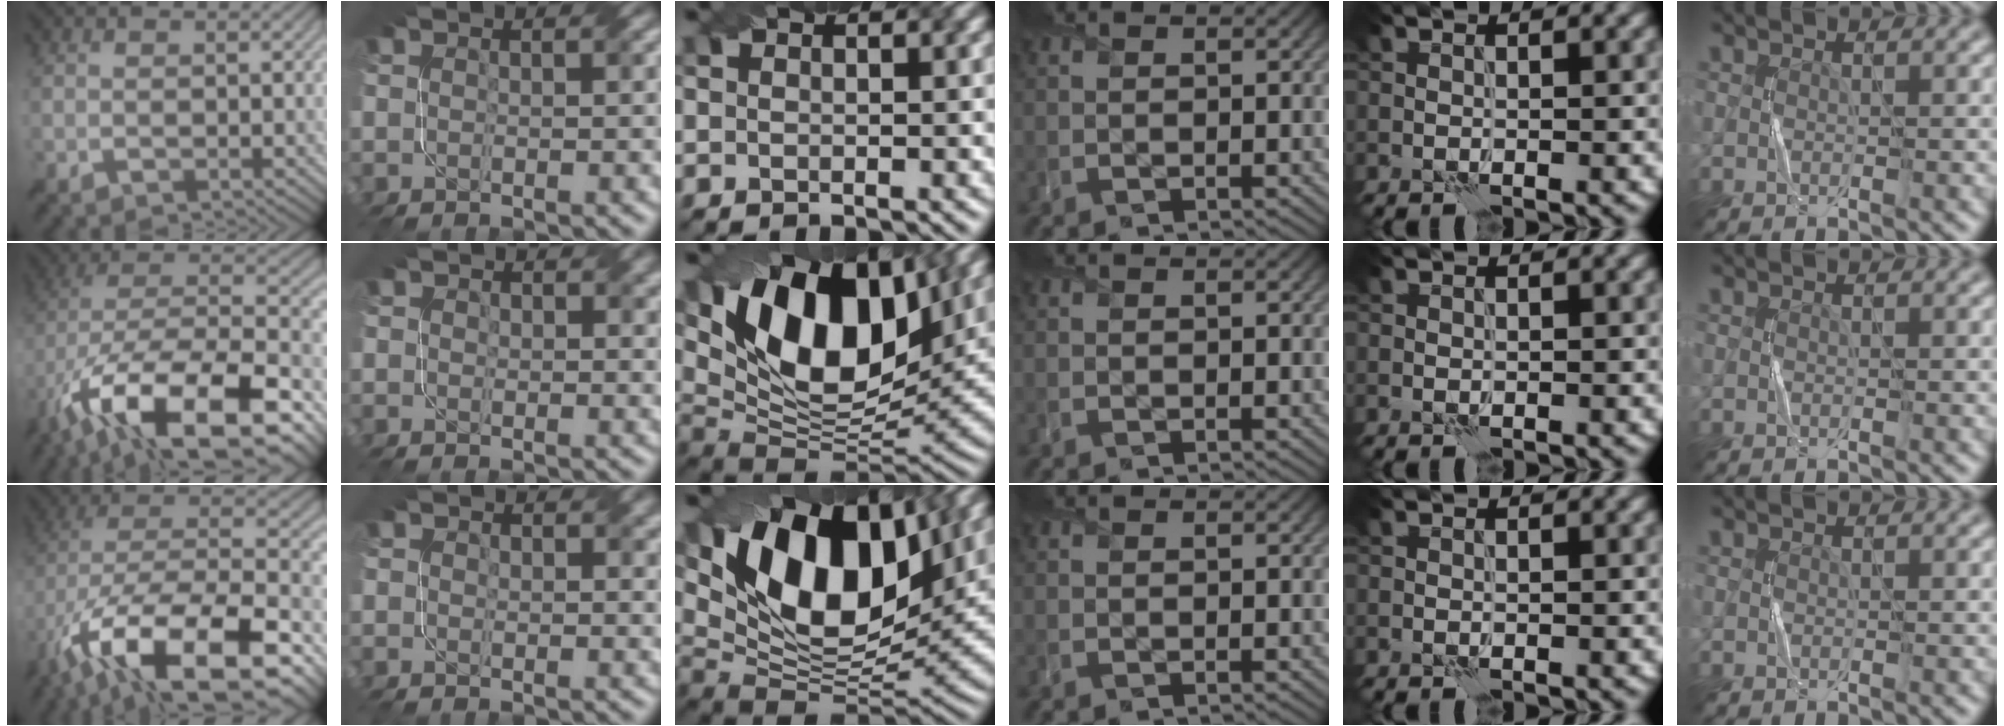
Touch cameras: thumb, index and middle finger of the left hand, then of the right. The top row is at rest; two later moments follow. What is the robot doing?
{"motion": "twist", "object": "screw"}